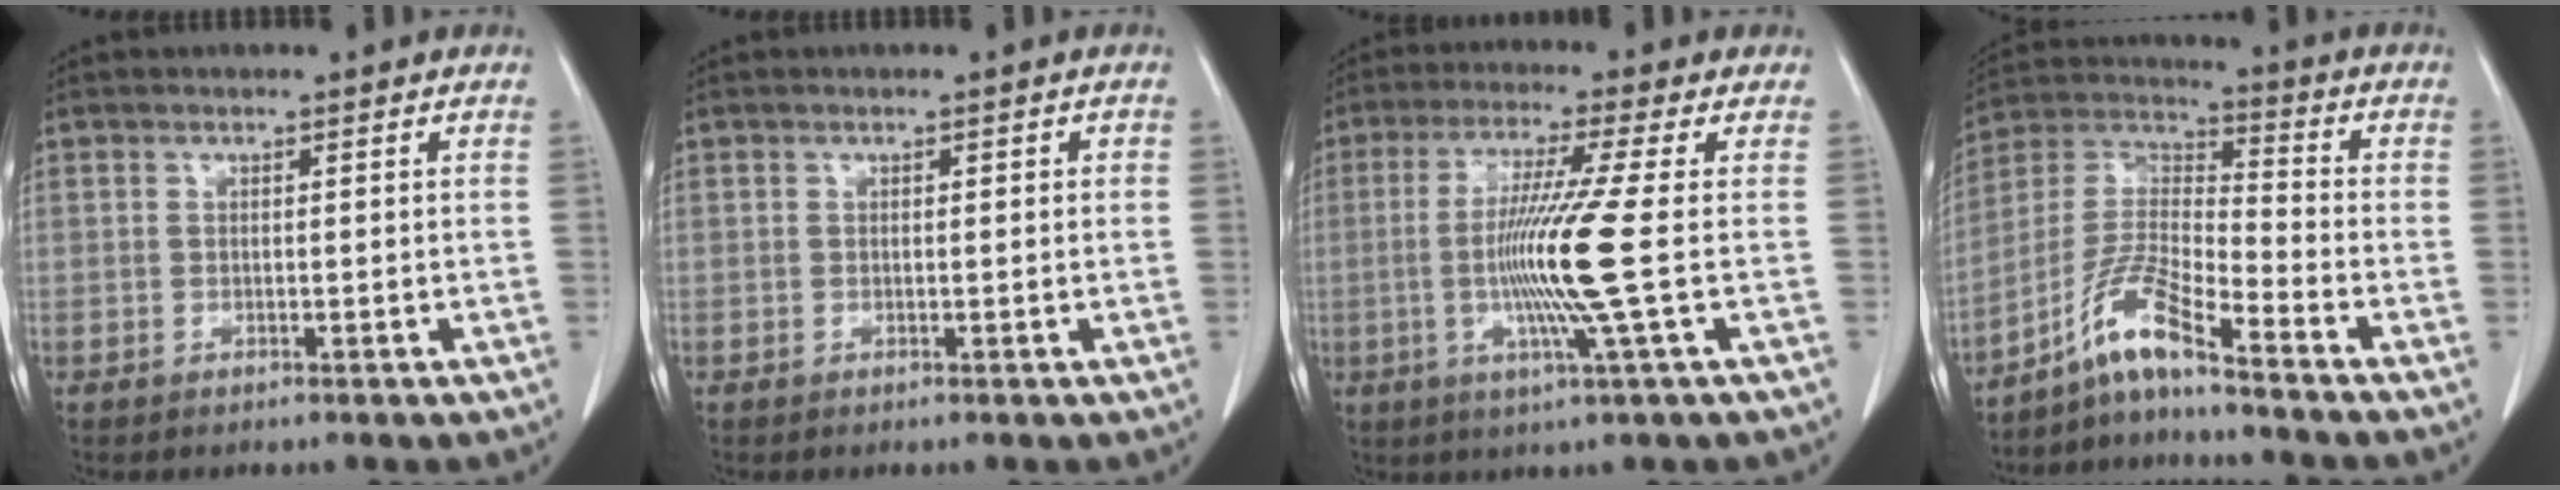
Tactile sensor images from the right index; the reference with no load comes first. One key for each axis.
{"total": 0.8, "fx": 0.1, "fy": 0.4, "fz": 0.7, "tx": -0.010, "ty": 0.008, "tz": 0.004}
{"total": 10.7, "fx": -1.2, "fy": -2.2, "fz": 10.5, "tx": -0.210, "ty": -0.019, "tz": -0.024}
{"total": 8.7, "fx": -6.9, "fy": -0.3, "fz": 5.4, "tx": -0.120, "ty": 0.007, "tz": -0.135}